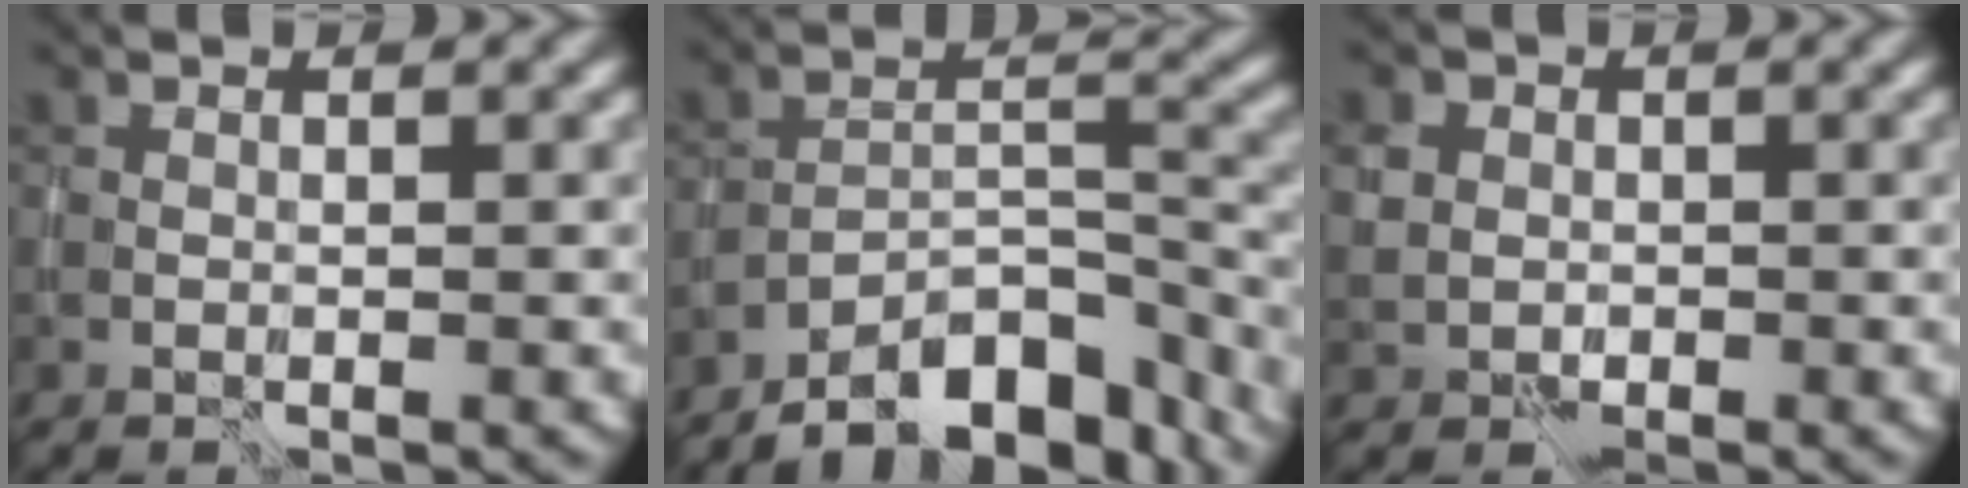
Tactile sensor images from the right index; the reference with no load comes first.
{"total": 9.2, "force": [-7.8, 2.7, 4.2], "torque": [-0.050, 0.003, -0.135]}
{"total": 2.3, "force": [0.3, 2.2, 0.5], "torque": [-0.023, 0.006, 0.005]}